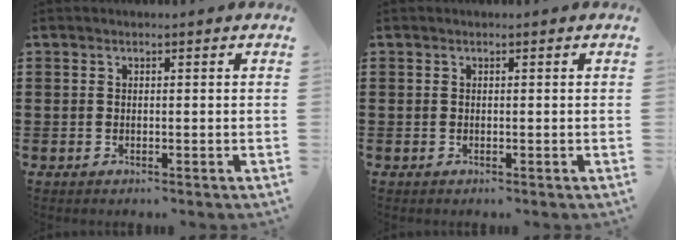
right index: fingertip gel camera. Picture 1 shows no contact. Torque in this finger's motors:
{"motor_torque": [-0.01, 0.01, 0.00, 0.00]}